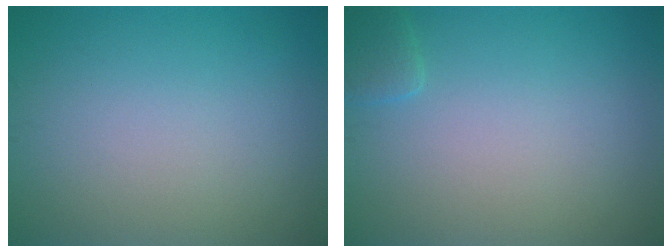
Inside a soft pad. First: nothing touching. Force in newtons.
{"total": 1.3, "press": 1.3, "slide": 0.1}